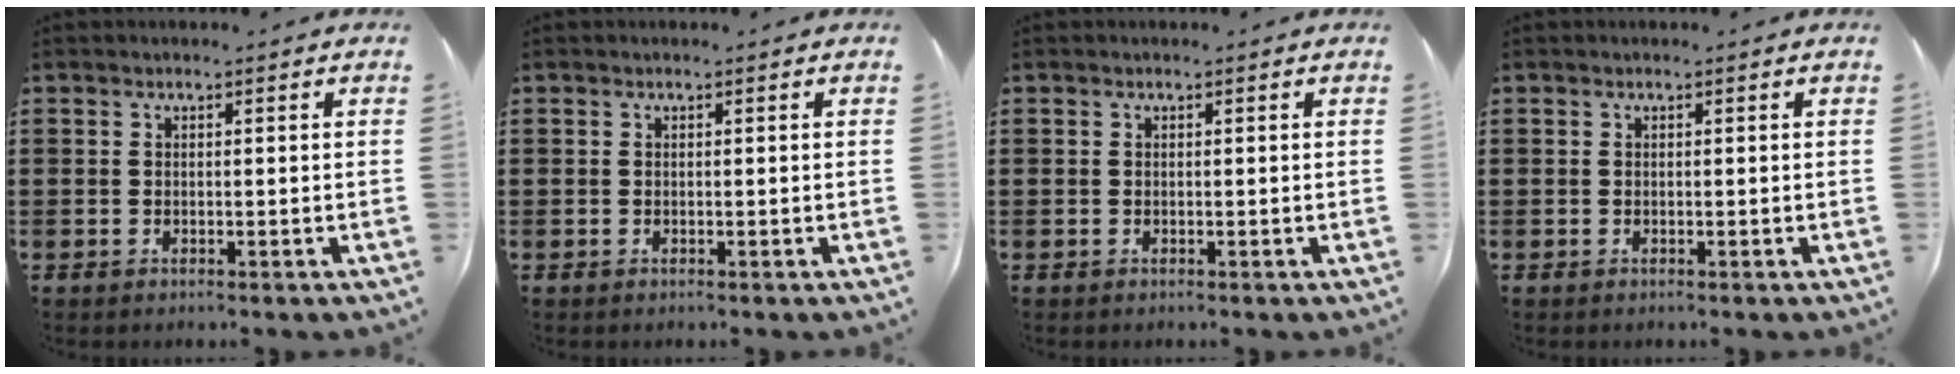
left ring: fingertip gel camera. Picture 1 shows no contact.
{"total": 0.0}
{"total": 0.0}
{"total": 0.0}